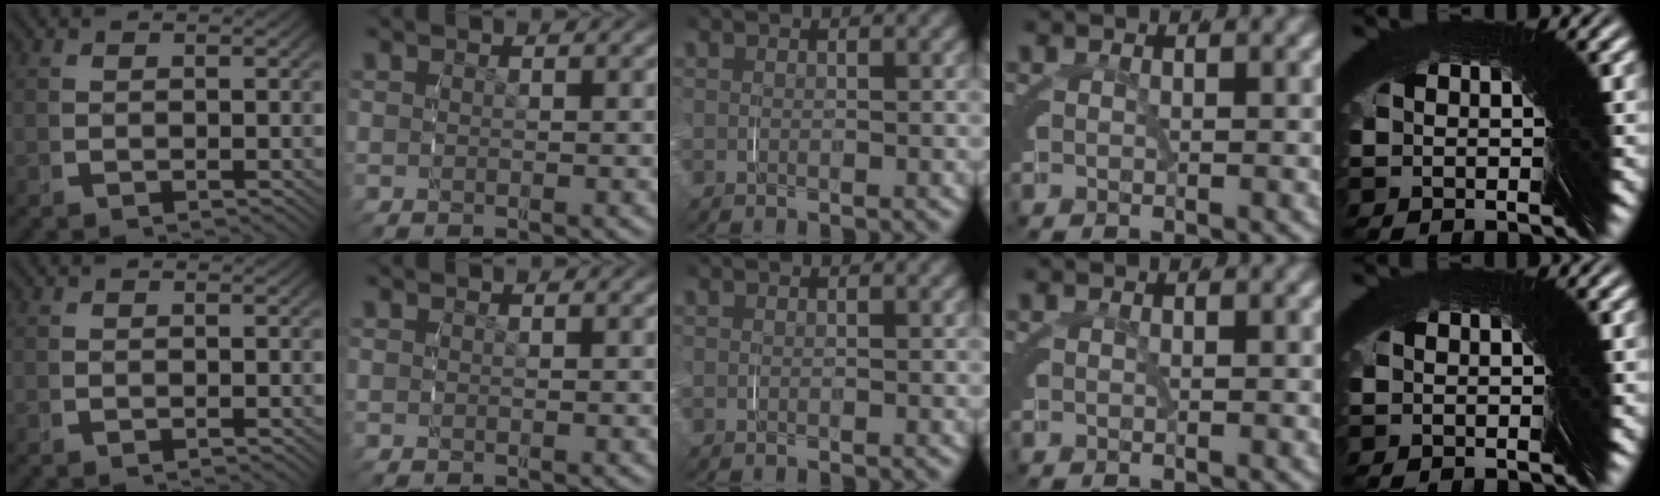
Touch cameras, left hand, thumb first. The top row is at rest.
{}